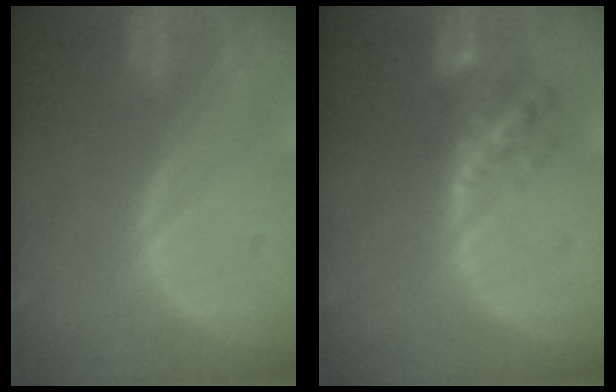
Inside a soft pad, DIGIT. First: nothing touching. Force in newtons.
{"total": 6.0, "press": 5.8, "slide": 1.6}